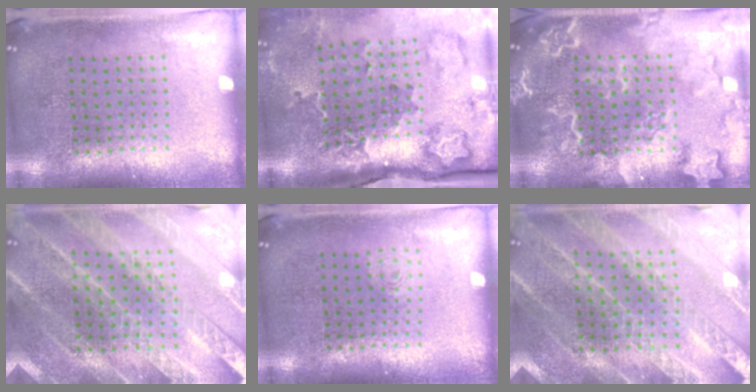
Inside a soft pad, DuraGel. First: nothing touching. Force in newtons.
{"total": 2.5, "press": 2.0, "slide": 1.6}
{"total": 2.8, "press": 2.8, "slide": 0.4}
{"total": 2.5, "press": 2.5, "slide": 0.2}
{"total": 0.7, "press": 0.7, "slide": 0.2}
{"total": 2.2, "press": 2.2, "slide": 0.2}